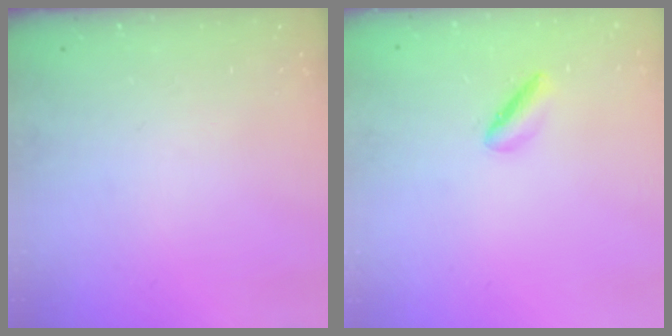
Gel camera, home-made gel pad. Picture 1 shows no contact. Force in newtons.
{"total": 2.0, "press": 1.9, "slide": 0.5}